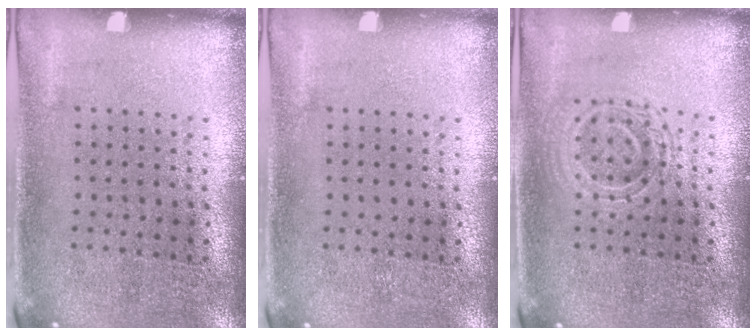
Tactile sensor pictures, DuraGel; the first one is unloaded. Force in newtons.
{"total": 0.0}
{"total": 2.2, "press": 2.1, "slide": 0.4}